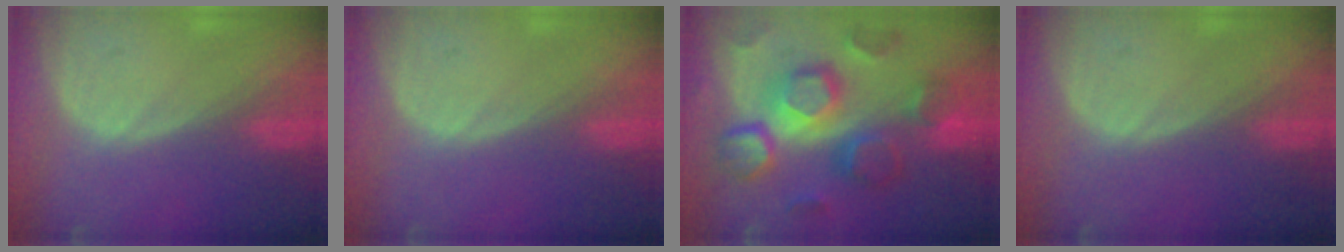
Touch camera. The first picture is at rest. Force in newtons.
{"total": 0.0}
{"total": 12.4, "press": 12.4, "slide": 1.1}
{"total": 0.0}